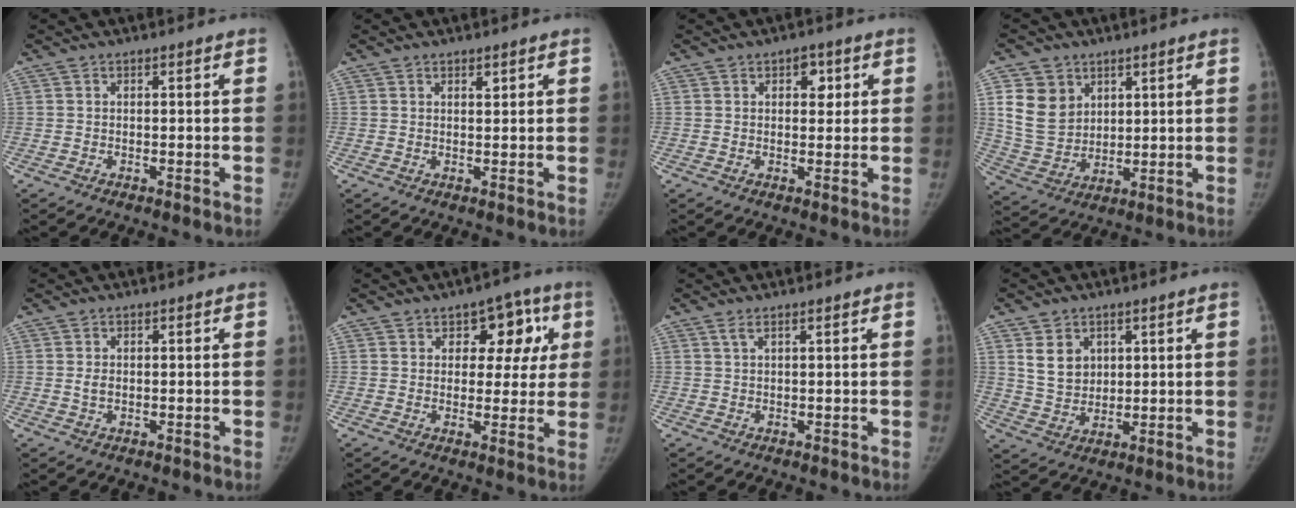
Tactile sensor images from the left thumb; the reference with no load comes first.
{"total": 1.1, "force": [0.7, 0.5, 0.6], "torque": [-0.003, -0.004, 0.010]}
{"total": 3.6, "force": [1.4, 2.4, 2.3], "torque": [-0.008, -0.002, 0.014]}
{"total": 10.8, "force": [4.3, 8.5, 5.1], "torque": [-0.070, -0.022, 0.097]}
{"total": 1.7, "force": [0.0, 1.2, 1.2], "torque": [-0.020, 0.001, 0.002]}
{"total": 9.0, "force": [3.3, 6.1, 5.8], "torque": [-0.016, -0.005, 0.036]}
{"total": 1.1, "force": [0.7, 0.1, 0.9], "torque": [-0.020, 0.006, 0.017]}
{"total": 7.0, "force": [2.8, 5.4, 3.4], "torque": [-0.038, -0.018, 0.061]}